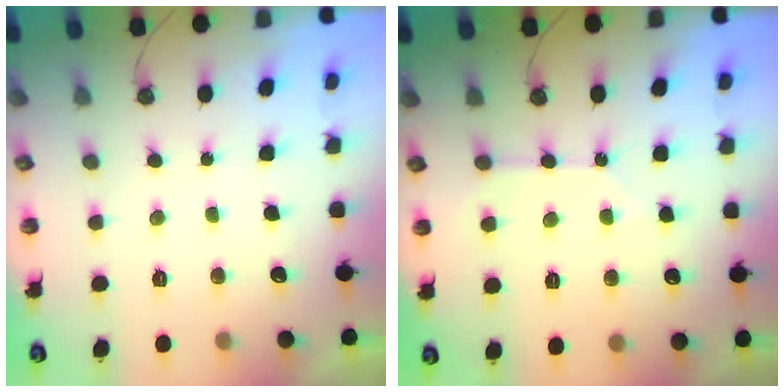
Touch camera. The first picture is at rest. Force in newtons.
{"total": 2.1, "press": 2.1, "slide": 0.3}